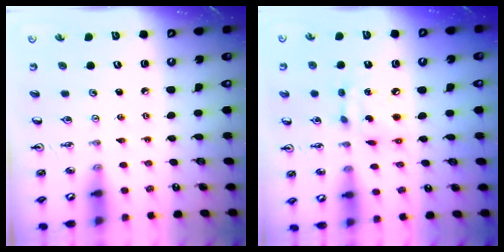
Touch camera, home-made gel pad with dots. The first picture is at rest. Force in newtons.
{"total": 8.8, "press": 8.8, "slide": 0.5}